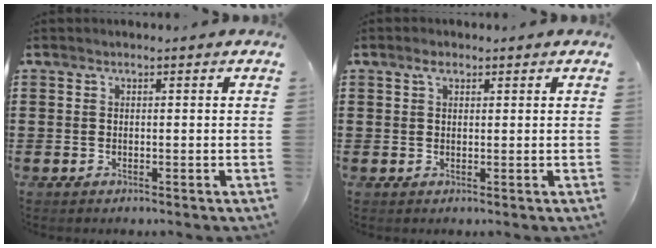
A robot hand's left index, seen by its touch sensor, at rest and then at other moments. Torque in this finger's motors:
{"motor_torque": [0.31, -0.23, 0.01, 0.03]}